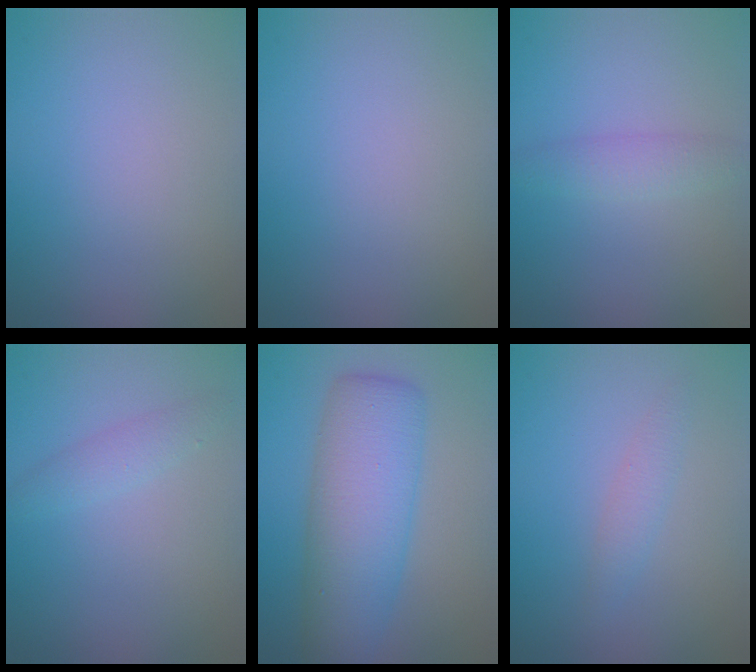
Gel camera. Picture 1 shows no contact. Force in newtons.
{"total": 0.0}
{"total": 1.8, "press": 1.8, "slide": 0.1}
{"total": 1.4, "press": 1.4, "slide": 0.0}
{"total": 7.8, "press": 7.8, "slide": 0.1}
{"total": 1.3, "press": 1.3, "slide": 0.0}